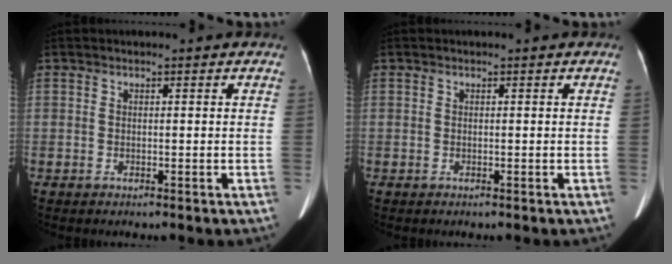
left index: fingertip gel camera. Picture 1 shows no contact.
{"total": 0.0}